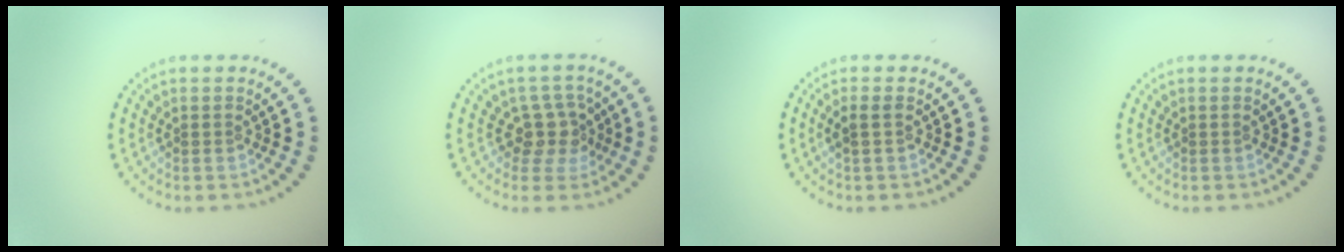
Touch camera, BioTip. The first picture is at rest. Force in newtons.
{"total": 3.0, "press": 2.4, "slide": 1.8}
{"total": 1.1, "press": 1.0, "slide": 0.3}
{"total": 0.0}